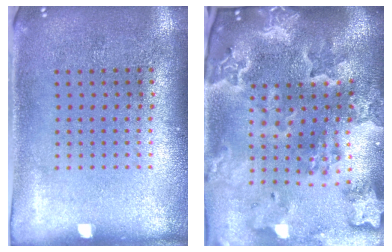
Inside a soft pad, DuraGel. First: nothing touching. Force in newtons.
{"total": 4.2, "press": 3.5, "slide": 2.4}